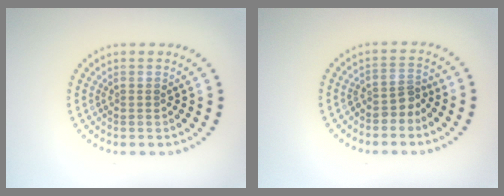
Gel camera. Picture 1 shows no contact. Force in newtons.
{"total": 2.0, "press": 1.4, "slide": 1.4}